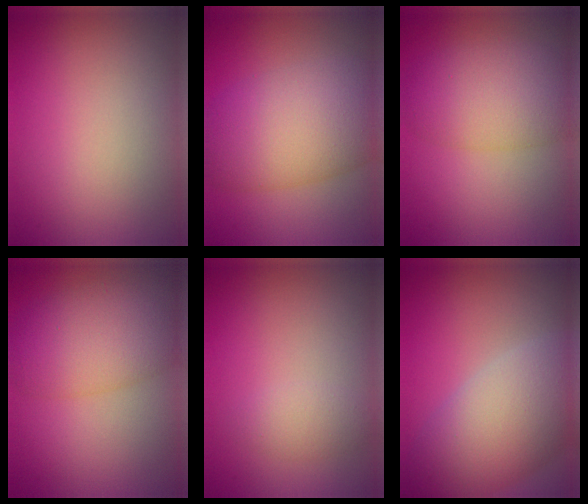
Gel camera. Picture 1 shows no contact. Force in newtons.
{"total": 10.2, "press": 10.2, "slide": 0.4}
{"total": 6.9, "press": 6.9, "slide": 0.2}
{"total": 7.3, "press": 7.3, "slide": 0.3}
{"total": 1.6, "press": 1.6, "slide": 0.1}
{"total": 8.4, "press": 8.4, "slide": 0.6}